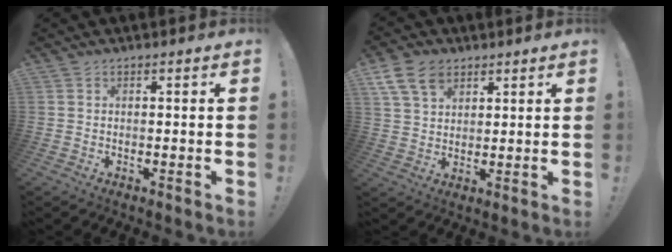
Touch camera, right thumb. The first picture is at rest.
{"total": 10.0, "force": [5.6, 6.7, 4.9], "torque": [-0.088, -0.016, 0.111]}